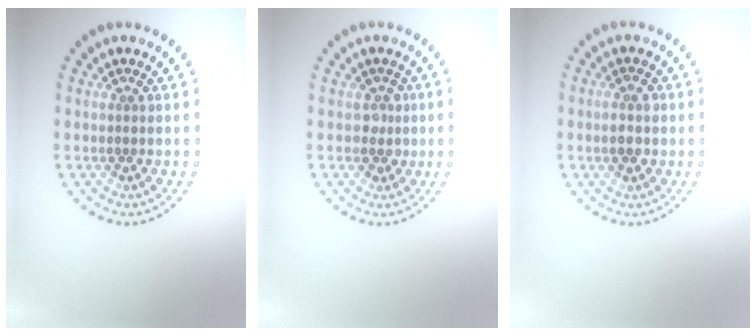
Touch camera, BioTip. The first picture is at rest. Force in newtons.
{"total": 1.5, "press": 1.2, "slide": 0.9}
{"total": 1.9, "press": 1.9, "slide": 0.2}